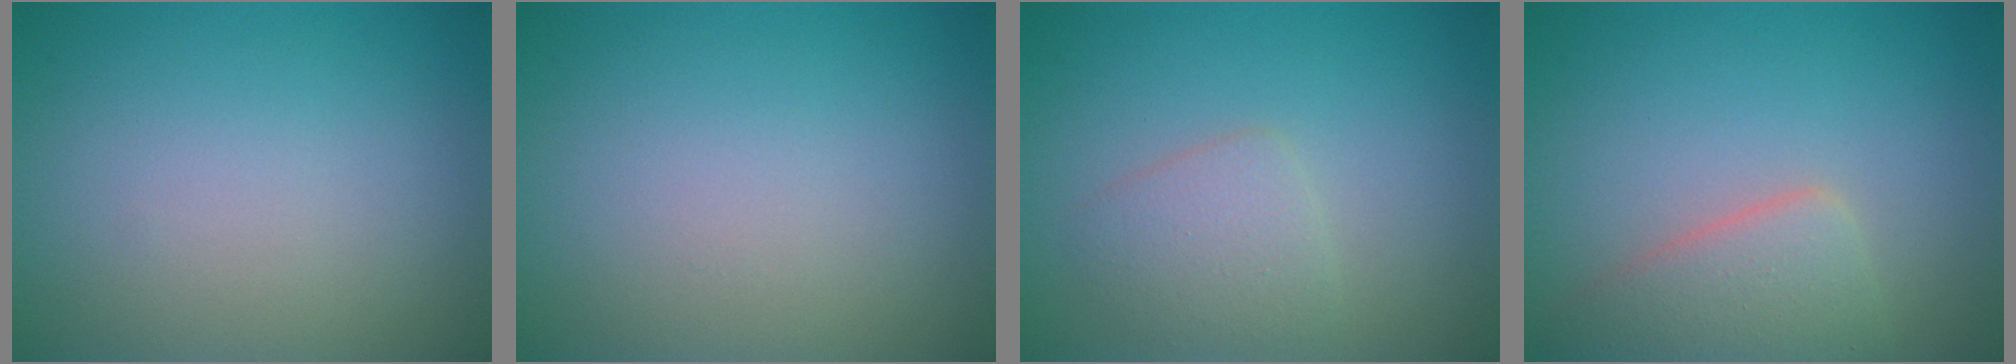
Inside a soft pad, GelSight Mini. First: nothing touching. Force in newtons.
{"total": 0.0}
{"total": 2.2, "press": 2.2, "slide": 0.1}
{"total": 3.8, "press": 3.8, "slide": 0.2}